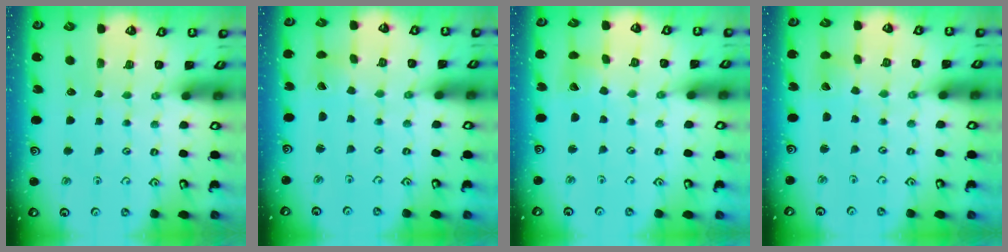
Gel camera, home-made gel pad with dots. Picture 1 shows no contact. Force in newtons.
{"total": 1.0, "press": 1.0, "slide": 0.1}
{"total": 5.5, "press": 5.4, "slide": 0.8}
{"total": 2.8, "press": 2.8, "slide": 0.3}